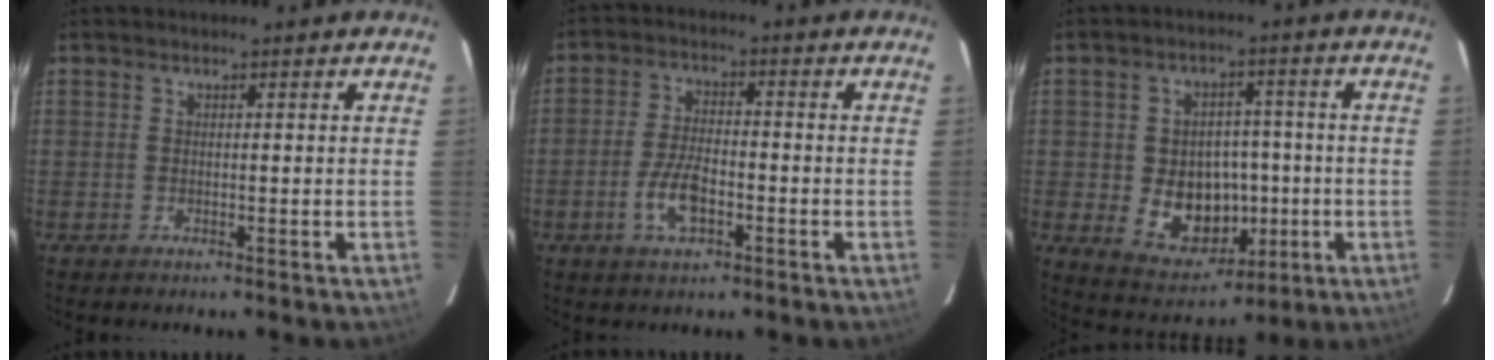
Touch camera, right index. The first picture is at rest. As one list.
[{"total": 7.1, "force": [-2.9, 3.1, 5.6], "torque": [-0.121, 0.000, -0.053]}, {"total": 11.7, "force": [-2.2, 9.4, 6.7], "torque": [-0.137, 0.004, -0.010]}]